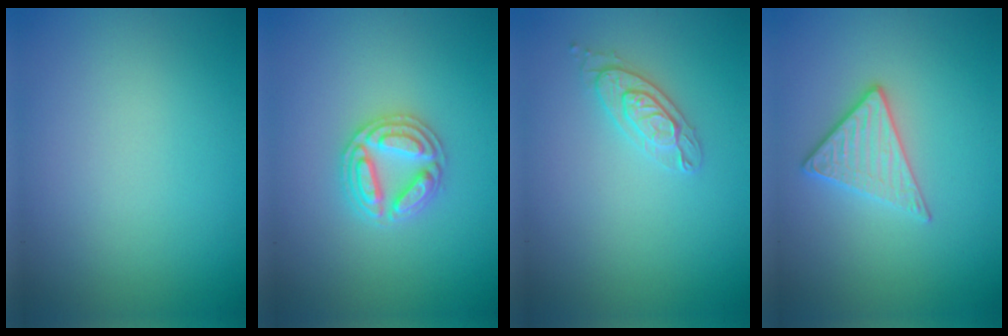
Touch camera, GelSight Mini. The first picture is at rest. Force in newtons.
{"total": 3.7, "press": 3.6, "slide": 0.6}
{"total": 2.2, "press": 2.2, "slide": 0.3}
{"total": 2.7, "press": 2.6, "slide": 1.0}